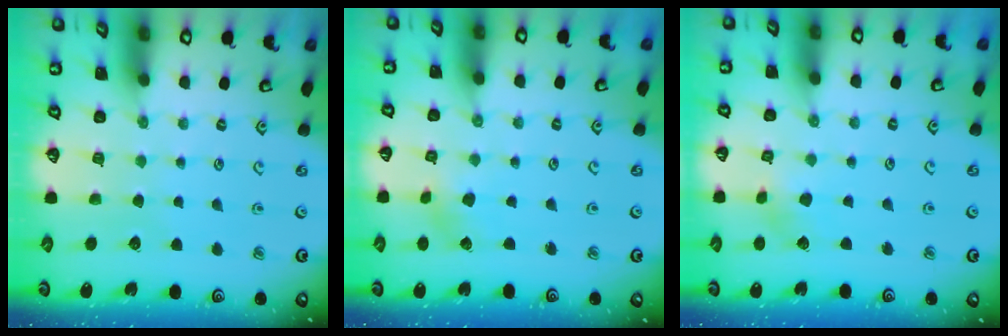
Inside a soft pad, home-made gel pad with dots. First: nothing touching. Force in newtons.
{"total": 2.7, "press": 2.6, "slide": 0.6}
{"total": 3.9, "press": 3.9, "slide": 0.5}